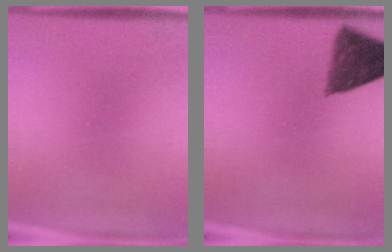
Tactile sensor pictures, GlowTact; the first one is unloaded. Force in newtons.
{"total": 7.5}